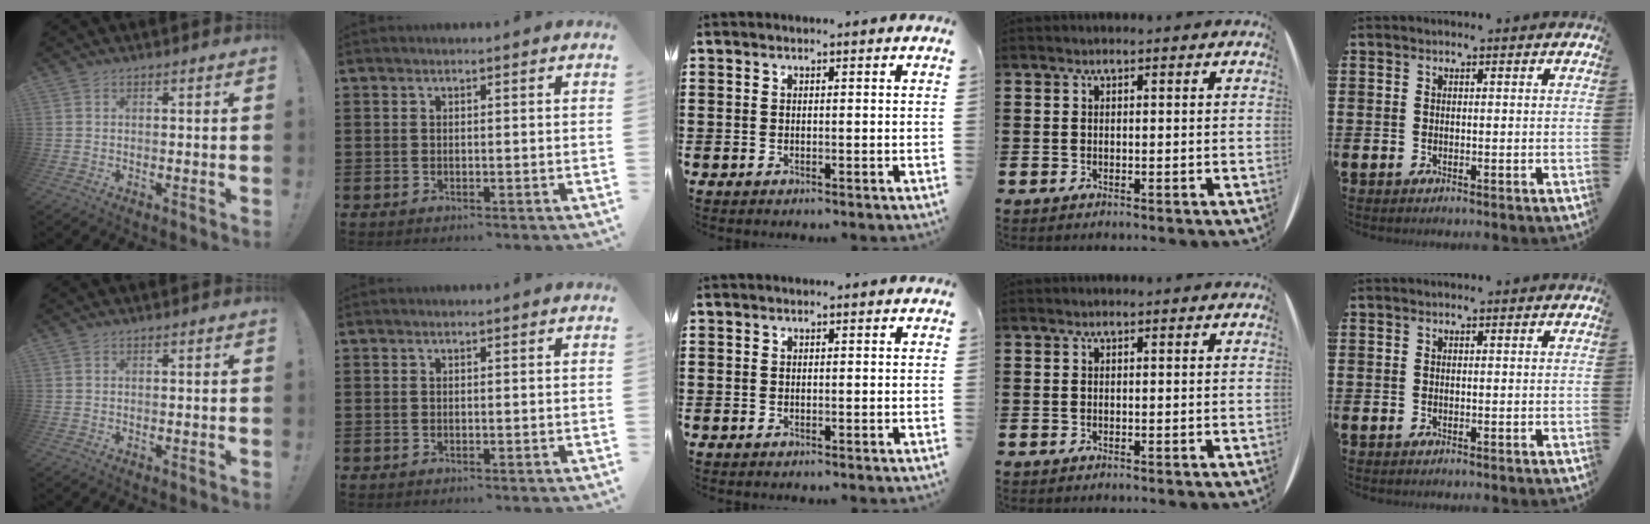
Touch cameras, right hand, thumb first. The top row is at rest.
{}